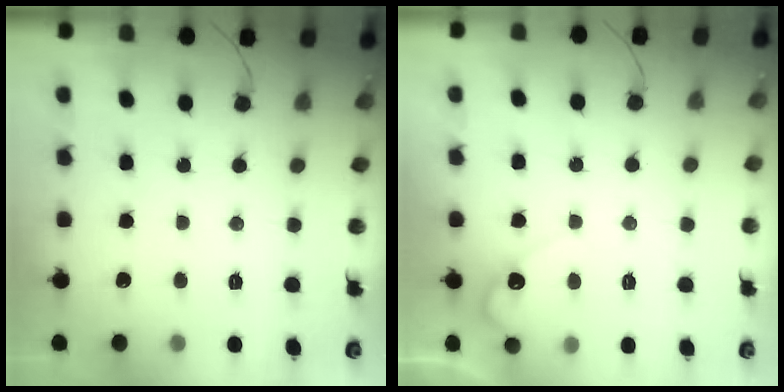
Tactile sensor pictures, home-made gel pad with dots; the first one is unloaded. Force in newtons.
{"total": 4.0, "press": 4.0, "slide": 0.3}